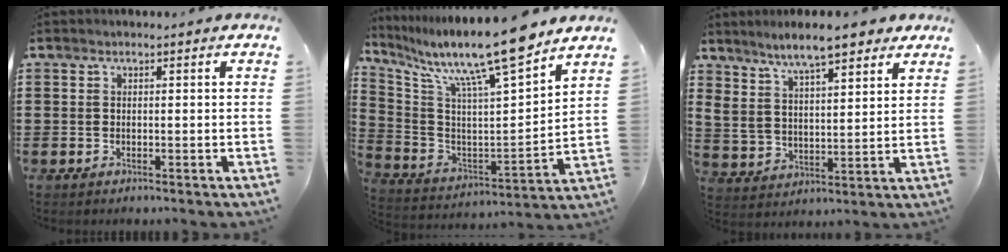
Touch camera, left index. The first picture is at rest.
{"total": 13.5, "force": [11.0, 0.8, 7.8], "torque": [-0.163, -0.079, 0.177]}
{"total": 8.1, "force": [6.8, 1.9, 4.0], "torque": [-0.101, -0.015, 0.120]}